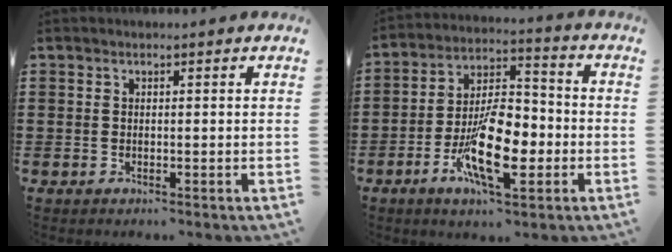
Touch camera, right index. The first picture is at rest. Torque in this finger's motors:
{"motor_torque": [2.14, 0.00, 1.05, 0.21]}